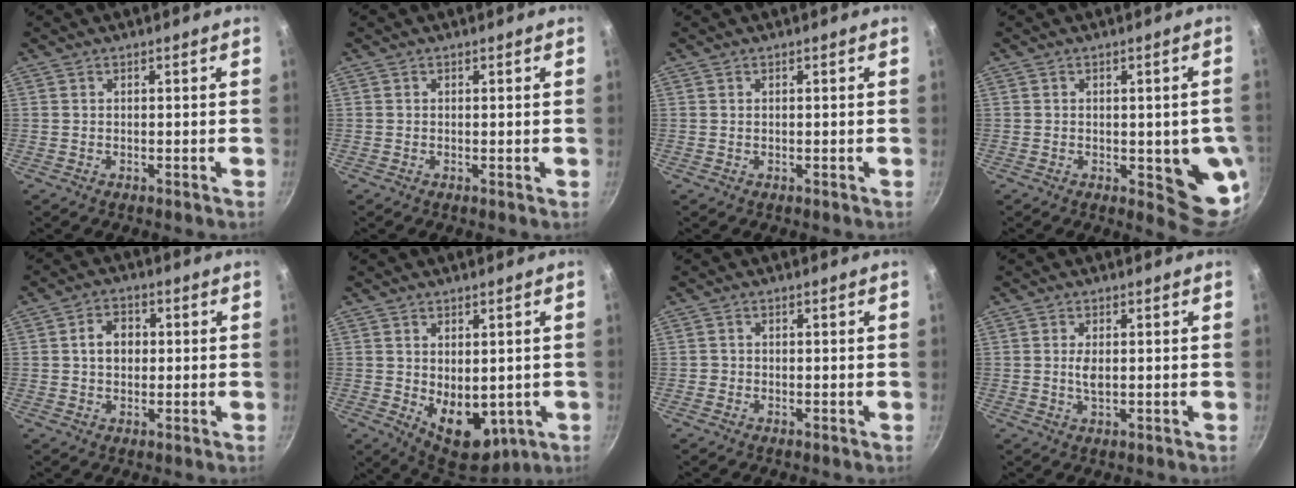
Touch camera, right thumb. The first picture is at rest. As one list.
[{"total": 0.0}, {"total": 0.0}, {"total": 8.1, "force": [-1.2, 3.4, 7.3], "torque": [-0.062, -0.013, -0.013]}, {"total": 5.3, "force": [0.5, 4.1, 3.3], "torque": [-0.034, 0.010, 0.002]}, {"total": 10.5, "force": [-1.1, 6.8, 8.0], "torque": [-0.091, -0.021, 0.005]}, {"total": 0.8, "force": [-0.3, 0.7, 0.1], "torque": [0.000, 0.002, -0.007]}, {"total": 2.5, "force": [0.2, 1.1, 2.2], "torque": [-0.042, -0.002, 0.005]}]